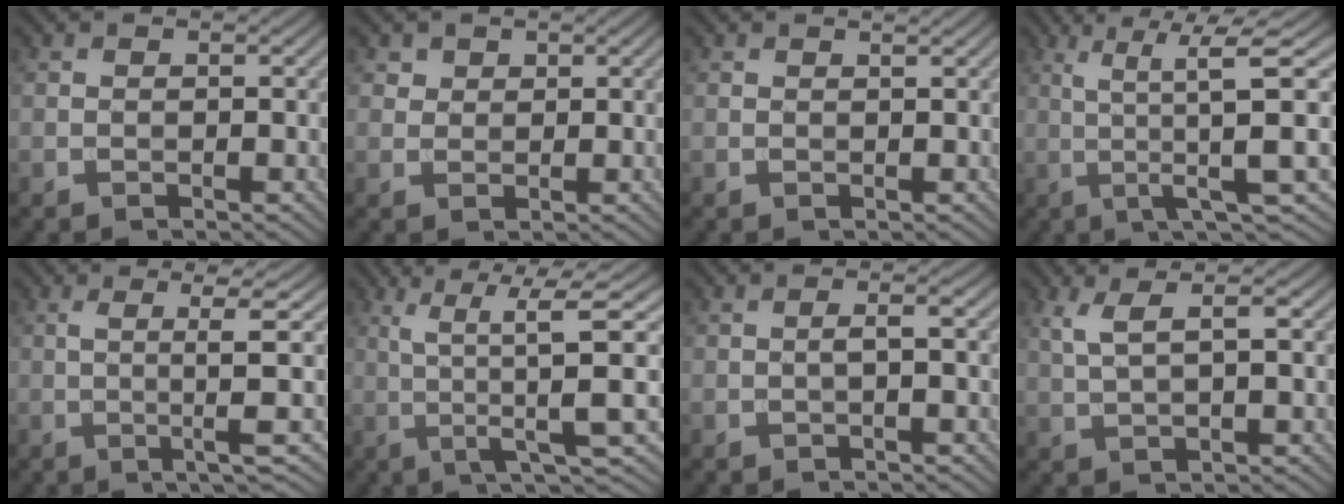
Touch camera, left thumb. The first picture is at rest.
{"total": 2.1, "force": [1.3, 1.6, 0.5], "torque": [-0.016, -0.010, 0.031]}
{"total": 0.6, "force": [0.5, 0.0, 0.3], "torque": [-0.006, 0.001, 0.009]}
{"total": 10.5, "force": [0.6, 1.0, 10.5], "torque": [-0.169, 0.021, 0.018]}
{"total": 5.9, "force": [0.1, 0.1, 5.9], "torque": [-0.114, 0.007, -0.002]}
{"total": 9.4, "force": [0.3, 1.0, 9.4], "torque": [-0.160, 0.015, 0.012]}
{"total": 1.7, "force": [-0.1, 0.1, 1.7], "torque": [-0.030, 0.007, -0.005]}
{"total": 3.9, "force": [1.7, 0.8, 3.4], "torque": [-0.076, 0.008, 0.036]}